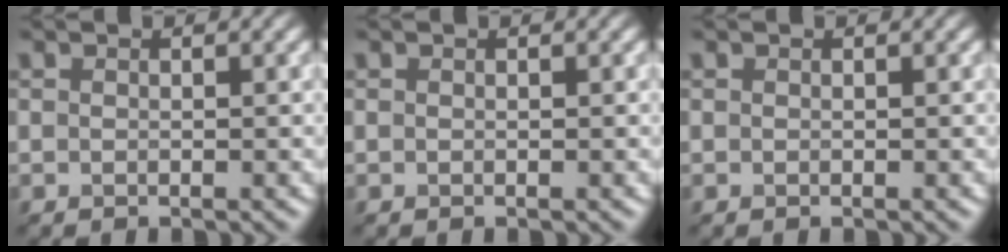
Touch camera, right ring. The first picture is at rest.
{"total": 0.0}
{"total": 0.0}